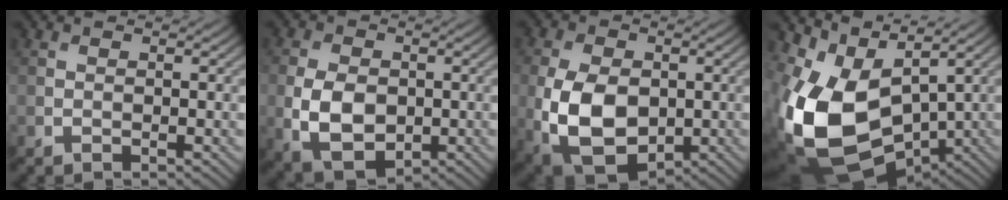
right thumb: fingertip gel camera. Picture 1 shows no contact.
{"total": 8.6, "force": [-1.3, 5.7, 6.3], "torque": [-0.147, -0.012, -0.024]}
{"total": 14.6, "force": [-2.7, 9.6, 10.7], "torque": [-0.235, -0.027, -0.040]}
{"total": 15.4, "force": [-1.0, 9.8, 11.8], "torque": [-0.285, -0.030, 0.005]}